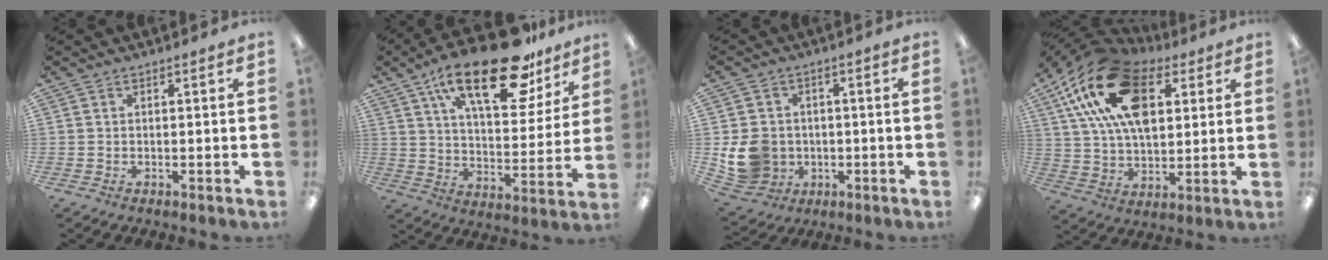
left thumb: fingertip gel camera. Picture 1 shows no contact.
{"total": 24.2, "force": [15.5, 9.7, 15.9], "torque": [-0.247, -0.080, 0.257]}
{"total": 10.4, "force": [-1.3, 9.5, 4.1], "torque": [-0.104, 0.015, -0.014]}
{"total": 24.0, "force": [10.0, 14.0, 16.7], "torque": [-0.306, -0.015, 0.173]}